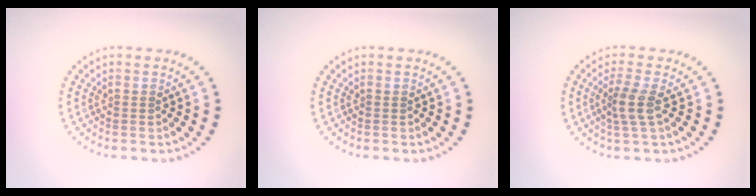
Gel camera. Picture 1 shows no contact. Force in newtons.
{"total": 0.0}
{"total": 2.4, "press": 1.9, "slide": 1.5}